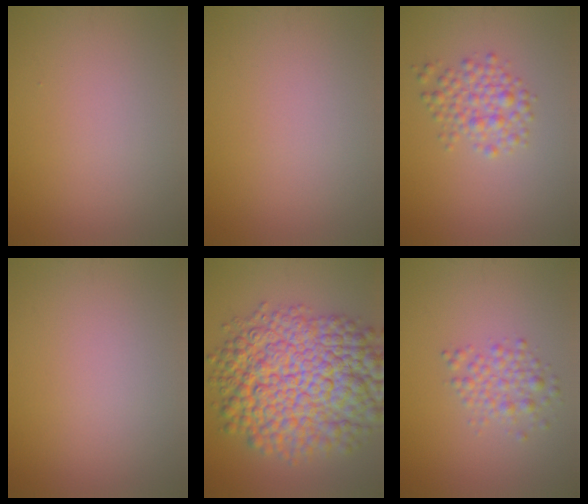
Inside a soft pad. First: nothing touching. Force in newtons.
{"total": 0.0}
{"total": 2.8, "press": 2.8, "slide": 0.1}
{"total": 0.0}
{"total": 14.1, "press": 14.1, "slide": 0.3}
{"total": 2.5, "press": 2.5, "slide": 0.1}